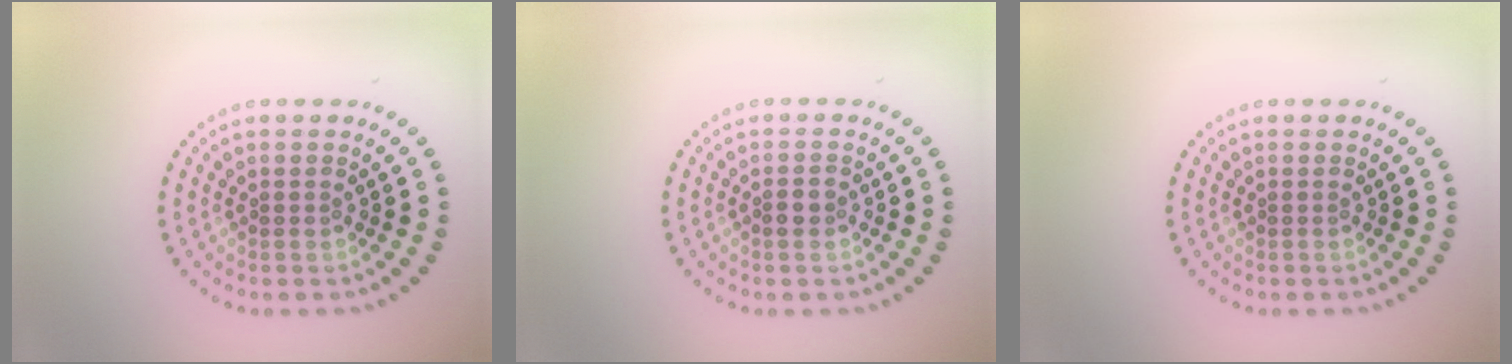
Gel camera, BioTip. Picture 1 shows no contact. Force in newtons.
{"total": 1.3, "press": 1.2, "slide": 0.3}
{"total": 0.0}